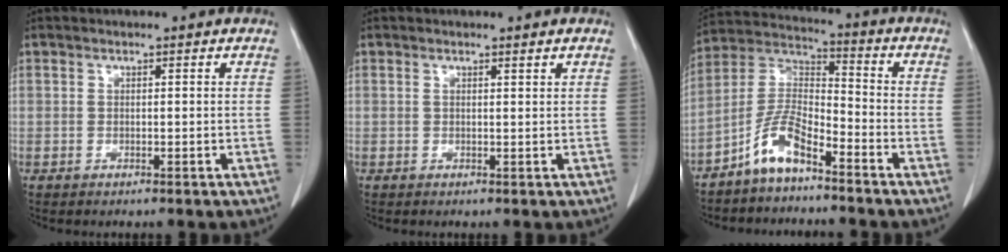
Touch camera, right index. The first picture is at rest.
{"total": 0.8, "force": [0.6, -0.1, 0.5], "torque": [-0.012, 0.003, 0.011]}
{"total": 8.2, "force": [-5.7, 2.3, 5.5], "torque": [-0.124, 0.012, -0.118]}